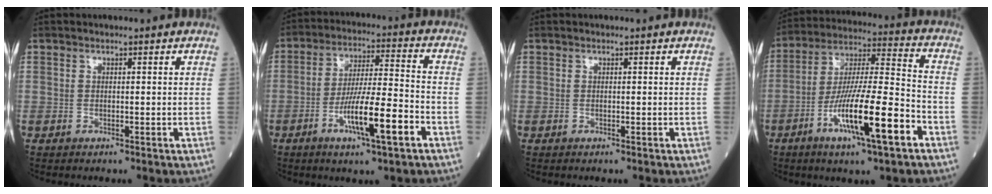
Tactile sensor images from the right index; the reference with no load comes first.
{"total": 11.5, "force": [-4.9, 0.8, 10.4], "torque": [-0.184, -0.004, -0.085]}
{"total": 0.0}
{"total": 16.2, "force": [-7.1, 1.3, 14.5], "torque": [-0.265, -0.013, -0.123]}